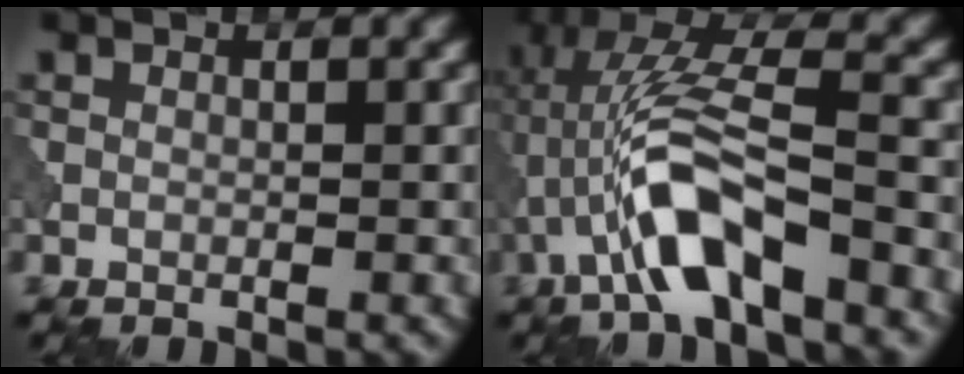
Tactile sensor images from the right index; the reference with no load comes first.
{"total": 8.1, "force": [-2.9, 2.5, 7.1], "torque": [-0.146, 0.019, -0.059]}